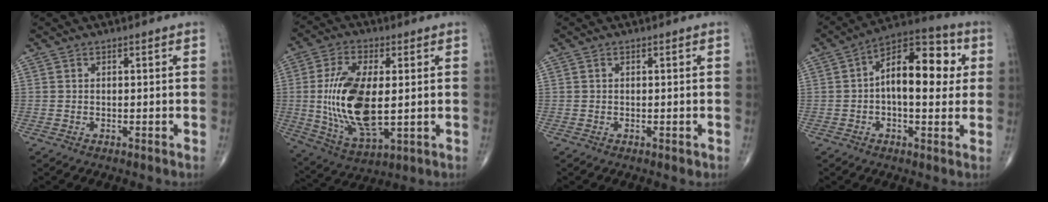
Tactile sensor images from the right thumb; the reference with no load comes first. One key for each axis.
{"total": 17.2, "fx": 0.2, "fy": 7.9, "fz": 15.3, "tx": -0.303, "ty": -0.016, "tz": 0.014}
{"total": 0.8, "fx": -0.1, "fy": 0.5, "fz": 0.6, "tx": -0.006, "ty": -0.001, "tz": 0.000}
{"total": 15.1, "fx": 1.8, "fy": 7.6, "fz": 13.0, "tx": -0.172, "ty": 0.029, "tz": 0.018}